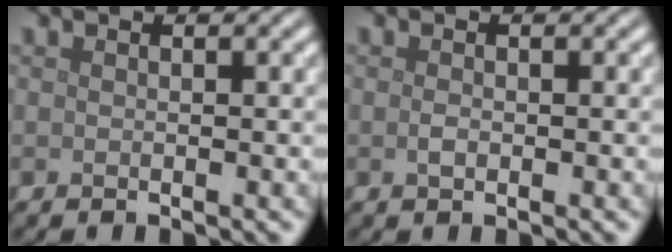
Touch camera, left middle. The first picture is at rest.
{"total": 0.7, "force": [-0.1, 0.4, 0.6], "torque": [-0.014, -0.001, -0.002]}